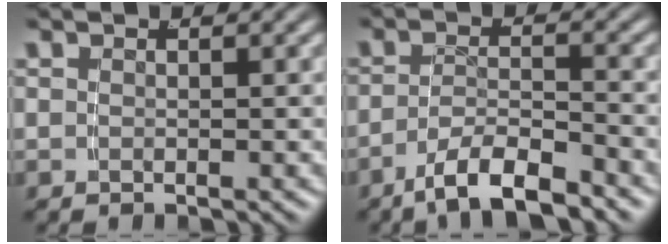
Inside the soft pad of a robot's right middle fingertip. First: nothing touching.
{"total": 4.8, "force": [-3.7, 1.2, 2.8], "torque": [-0.042, -0.007, -0.061]}